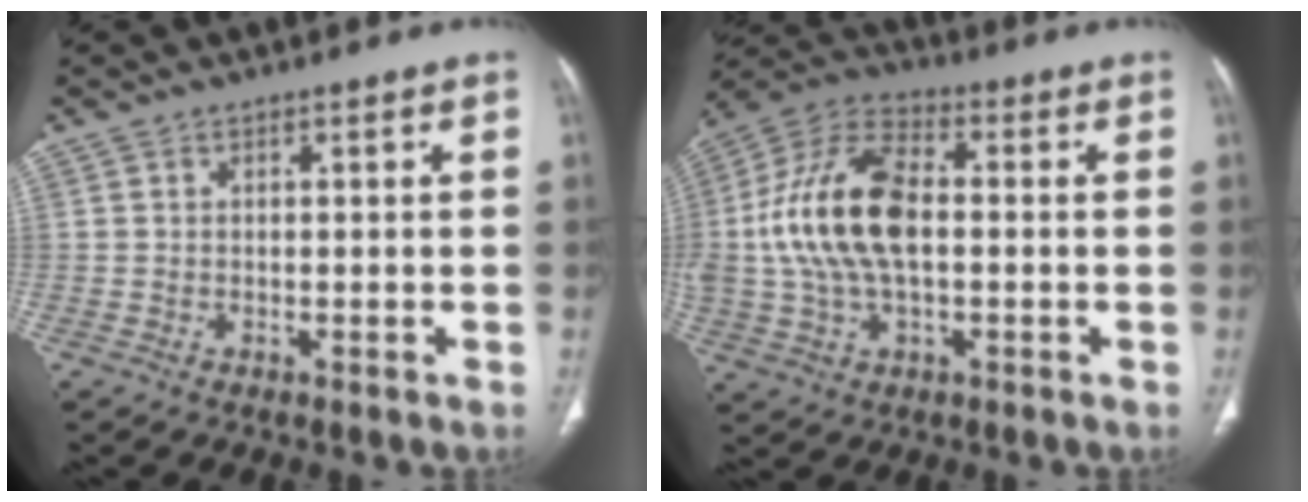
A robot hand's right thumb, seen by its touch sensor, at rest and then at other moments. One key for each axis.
{"total": 17.4, "fx": 0.2, "fy": 9.5, "fz": 14.5, "tx": -0.292, "ty": 0.028, "tz": -0.002}